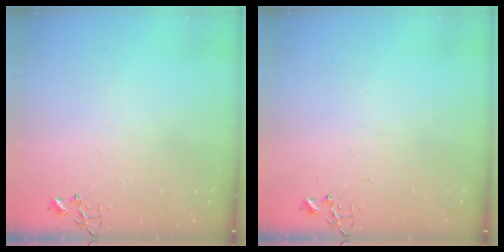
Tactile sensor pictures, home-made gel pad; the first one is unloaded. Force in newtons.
{"total": 0.0}